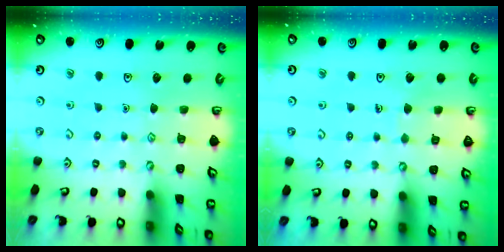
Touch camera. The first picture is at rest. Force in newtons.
{"total": 2.3, "press": 2.3, "slide": 0.1}